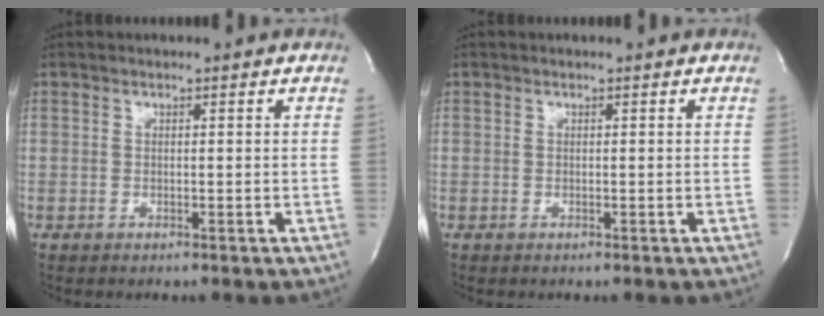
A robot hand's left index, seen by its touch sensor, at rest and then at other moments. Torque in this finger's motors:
{"motor_torque": [0.00, 0.00, 0.03, 0.00]}